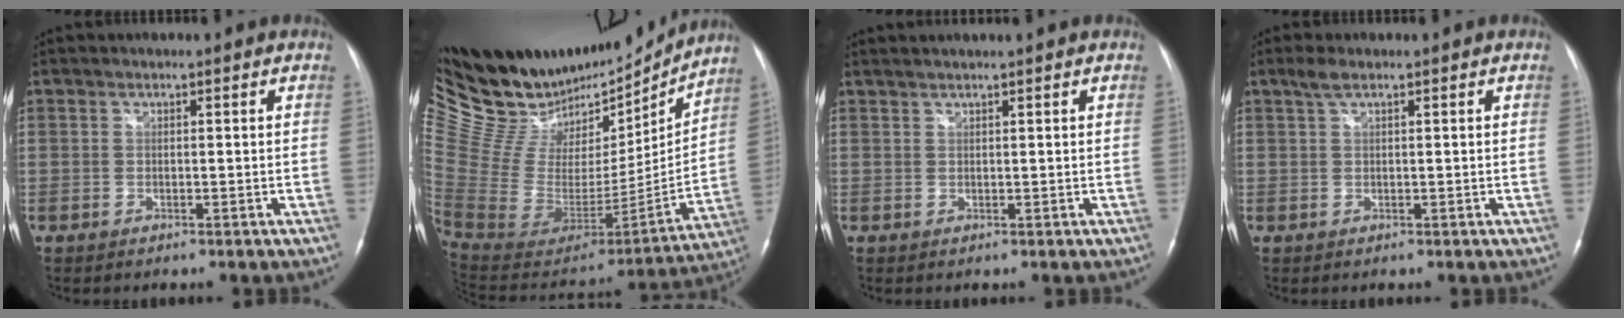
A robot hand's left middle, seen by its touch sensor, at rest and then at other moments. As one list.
[{"total": 32.7, "force": [28.1, 10.7, 12.9], "torque": [-0.254, -0.013, 0.450]}, {"total": 2.7, "force": [2.3, -0.6, 1.3], "torque": [-0.016, 0.020, 0.041]}, {"total": 1.9, "force": [1.3, 0.3, 1.3], "torque": [-0.036, 0.012, 0.030]}]